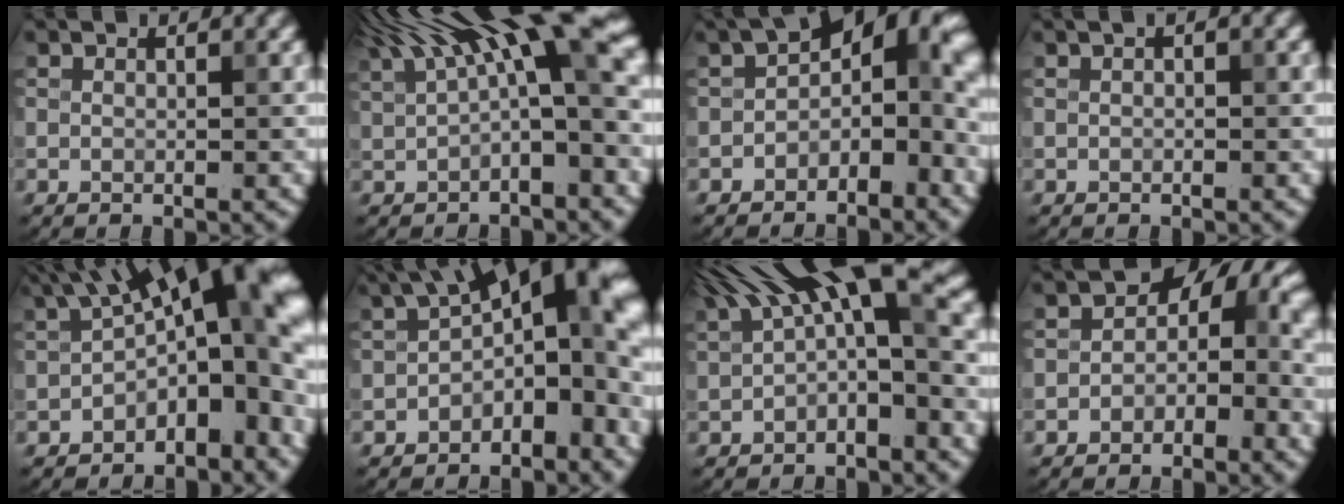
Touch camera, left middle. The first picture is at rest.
{"total": 11.3, "force": [4.3, 3.3, 9.9], "torque": [-0.152, 0.021, 0.066]}
{"total": 7.4, "force": [-1.7, 4.7, 5.4], "torque": [-0.049, 0.014, -0.043]}
{"total": 0.6, "force": [0.2, 0.3, 0.5], "torque": [-0.012, -0.002, 0.000]}
{"total": 14.2, "force": [0.8, 7.0, 12.3], "torque": [-0.150, 0.013, 0.009]}
{"total": 10.9, "force": [-0.1, 5.8, 9.3], "torque": [-0.107, 0.017, -0.014]}
{"total": 8.4, "force": [2.7, 3.0, 7.3], "torque": [-0.116, 0.014, 0.031]}
{"total": 4.0, "force": [-0.9, 2.8, 2.6], "torque": [-0.015, 0.011, -0.026]}